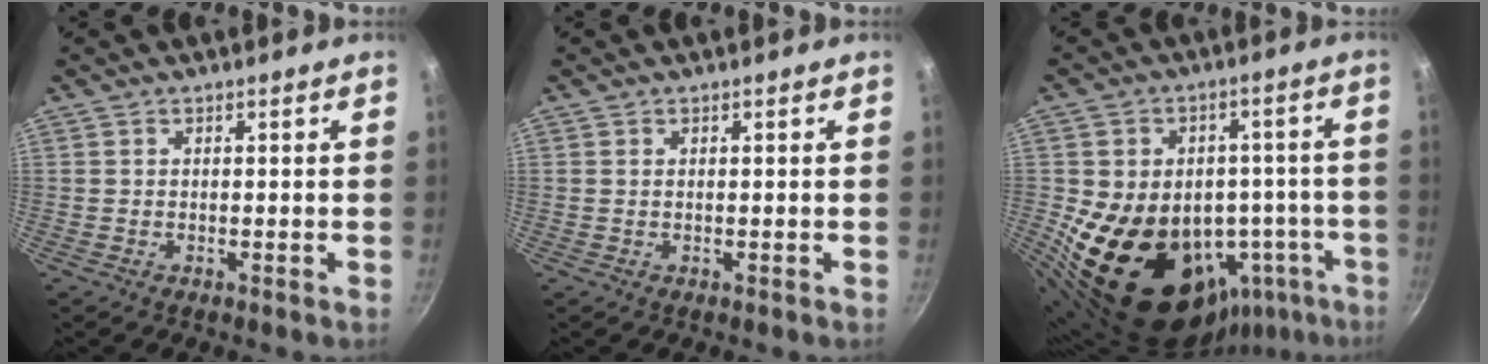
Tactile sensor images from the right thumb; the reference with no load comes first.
{"total": 0.0}
{"total": 24.4, "force": [-6.7, 17.7, 15.4], "torque": [-0.196, 0.027, -0.078]}